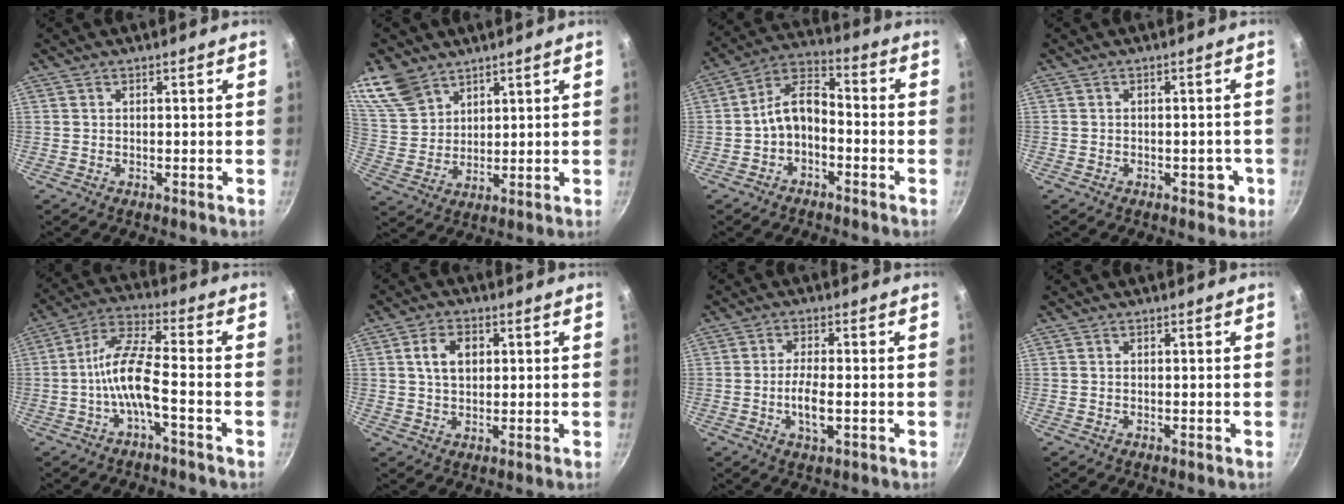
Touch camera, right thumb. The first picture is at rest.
{"total": 10.4, "force": [7.5, 6.4, 3.5], "torque": [-0.049, -0.027, 0.161]}
{"total": 8.8, "force": [-2.7, 5.5, 6.2], "torque": [-0.102, 0.055, -0.058]}
{"total": 3.2, "force": [-1.2, 2.2, 1.9], "torque": [0.000, 0.017, -0.009]}
{"total": 9.5, "force": [-3.1, 2.3, 8.7], "torque": [-0.186, 0.037, -0.067]}
{"total": 6.0, "force": [1.5, 4.1, 4.2], "torque": [-0.059, 0.004, 0.028]}
{"total": 5.4, "force": [-1.1, 1.8, 5.0], "torque": [-0.099, 0.004, -0.022]}
{"total": 0.0}